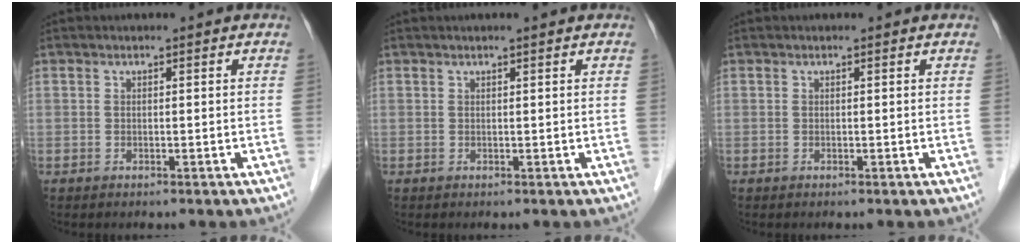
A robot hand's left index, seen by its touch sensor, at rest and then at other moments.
{"total": 1.3, "force": [1.1, -0.1, 0.8], "torque": [-0.011, 0.010, 0.018]}
{"total": 0.0}